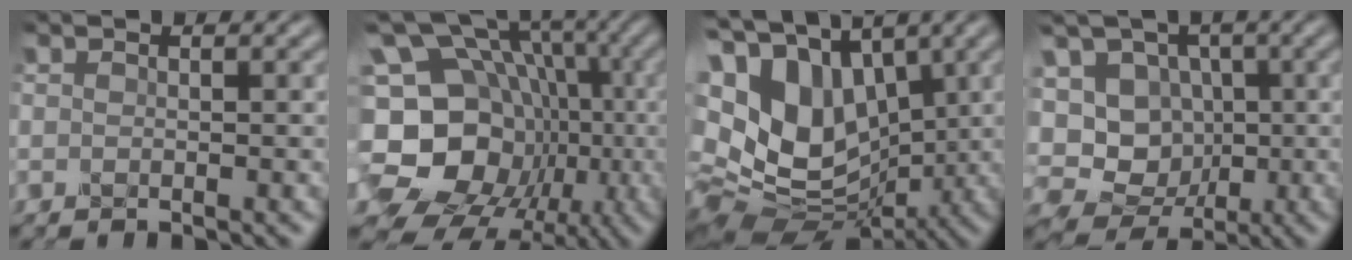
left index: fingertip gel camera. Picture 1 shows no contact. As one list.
[{"total": 19.4, "force": [-3.6, 16.7, 9.2], "torque": [-0.181, 0.021, -0.076]}, {"total": 17.6, "force": [3.8, 13.2, 11.0], "torque": [-0.236, 0.010, 0.079]}, {"total": 12.0, "force": [-0.9, 10.6, 5.5], "torque": [-0.124, 0.030, -0.035]}]